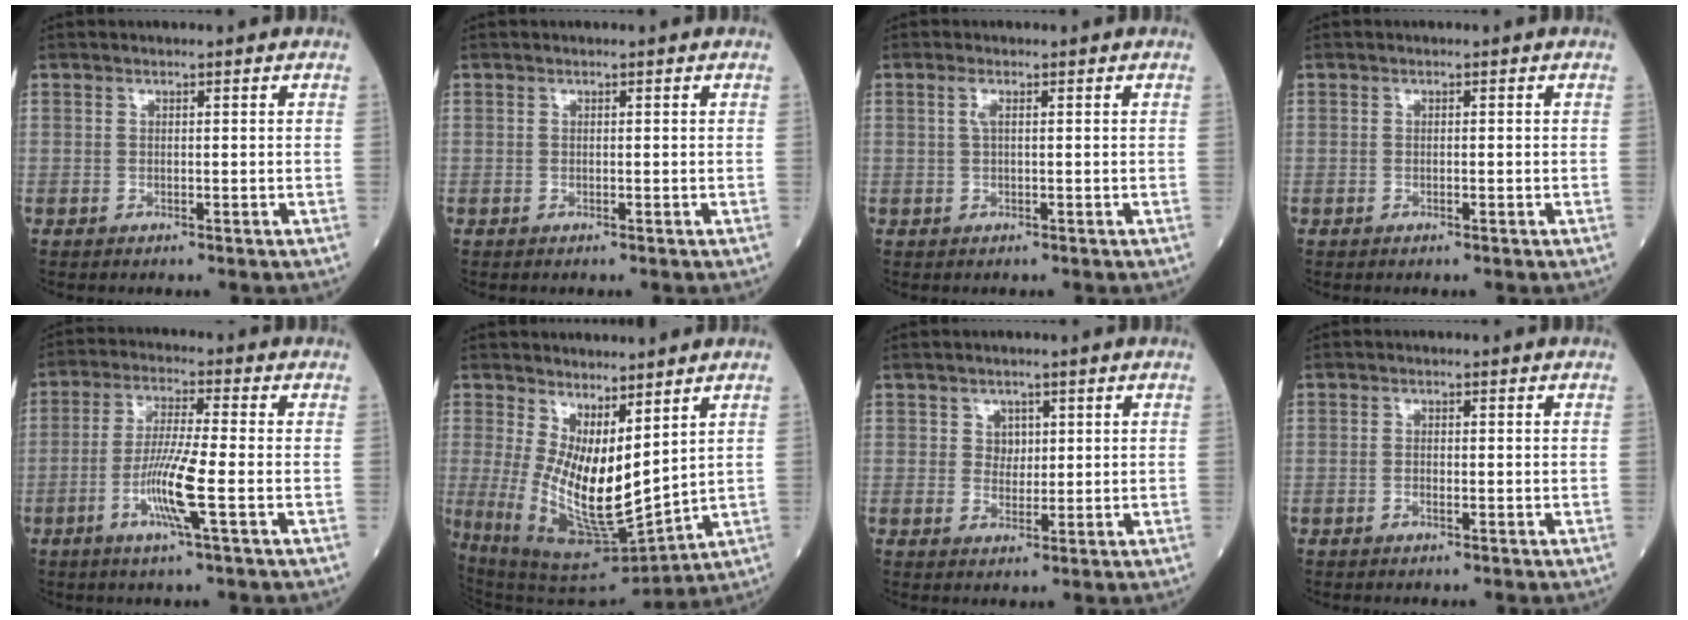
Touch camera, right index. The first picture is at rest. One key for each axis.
{"total": 0.0}
{"total": 1.3, "fx": 0.4, "fy": 0.1, "fz": 1.2, "tx": -0.033, "ty": 0.002, "tz": 0.008}
{"total": 0.0}
{"total": 8.2, "fx": -2.6, "fy": -0.6, "fz": 7.8, "tx": -0.155, "ty": -0.010, "tz": -0.052}
{"total": 13.3, "fx": 3.1, "fy": 3.7, "fz": 12.4, "tx": -0.241, "ty": -0.020, "tz": 0.081}
{"total": 2.3, "fx": 1.0, "fy": 1.9, "fz": 0.8, "tx": -0.008, "ty": 0.000, "tz": 0.016}
{"total": 0.8, "fx": -0.3, "fy": 0.1, "fz": 0.7, "tx": -0.016, "ty": 0.001, "tz": -0.003}